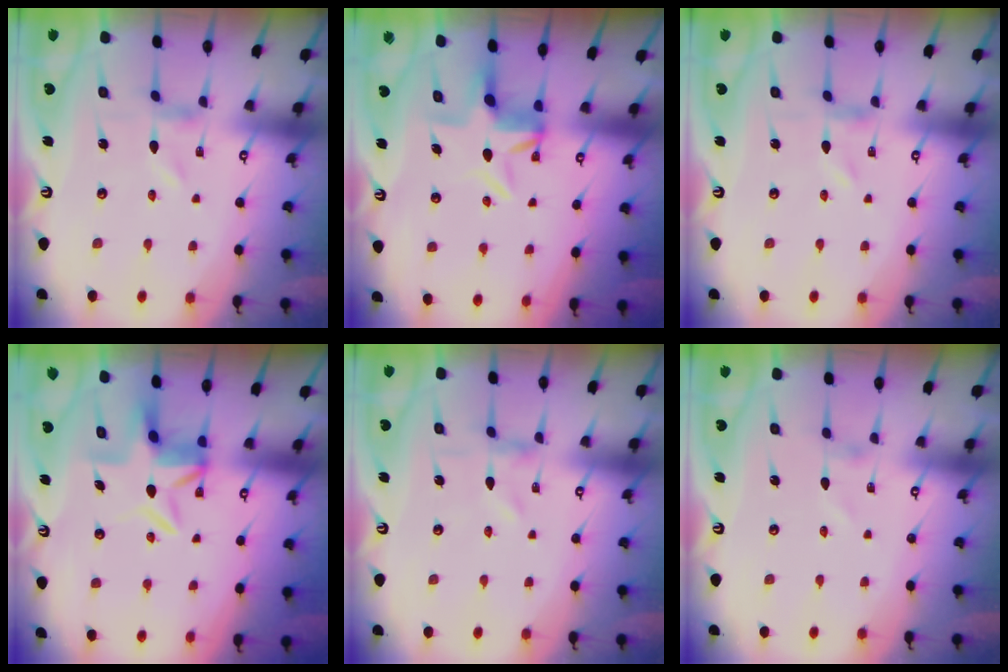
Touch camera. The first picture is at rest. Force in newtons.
{"total": 5.9, "press": 5.9, "slide": 0.7}
{"total": 0.0}
{"total": 6.5, "press": 6.0, "slide": 2.6}
{"total": 0.7, "press": 0.7, "slide": 0.2}
{"total": 0.5, "press": 0.5, "slide": 0.1}